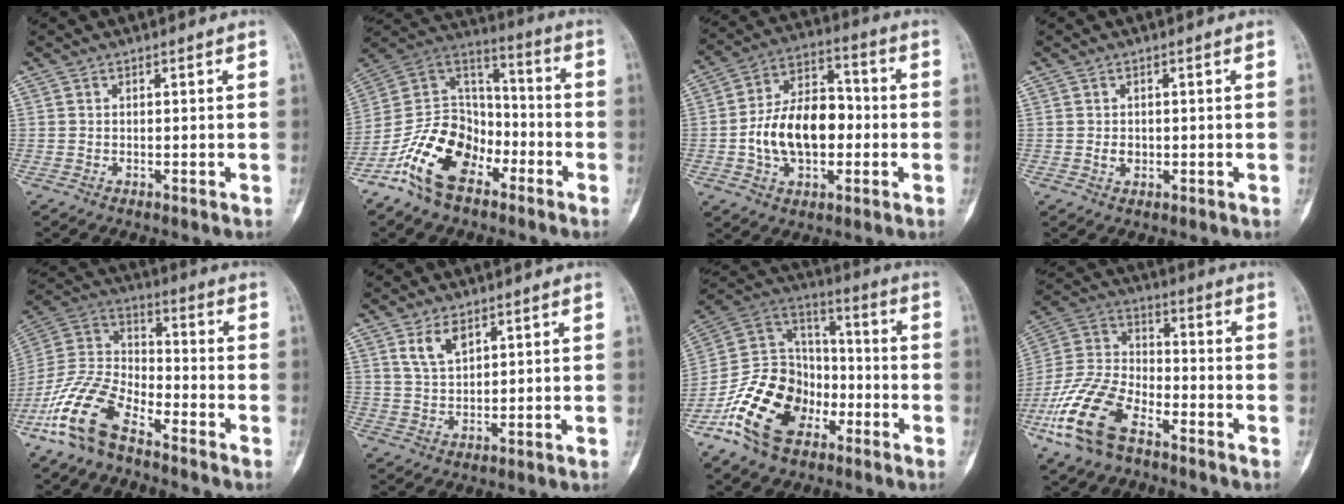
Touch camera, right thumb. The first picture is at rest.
{"total": 16.7, "force": [-9.2, 10.3, 9.4], "torque": [-0.157, 0.078, -0.181]}
{"total": 15.9, "force": [-1.9, 10.0, 12.2], "torque": [-0.191, 0.037, -0.032]}
{"total": 1.7, "force": [-0.1, 1.3, 1.1], "torque": [-0.015, 0.001, 0.001]}
{"total": 15.3, "force": [-9.6, 6.8, 9.8], "torque": [-0.205, 0.054, -0.197]}
{"total": 5.0, "force": [2.9, 2.5, 3.1], "torque": [-0.050, -0.016, 0.061]}
{"total": 19.0, "force": [-9.2, 12.6, 10.8], "torque": [-0.174, 0.073, -0.176]}
{"total": 17.1, "force": [-9.2, 8.7, 11.5], "torque": [-0.245, 0.041, -0.186]}